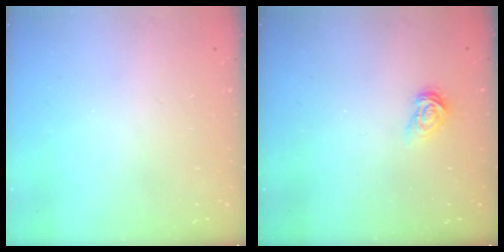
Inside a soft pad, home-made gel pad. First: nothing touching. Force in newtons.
{"total": 3.9, "press": 3.9, "slide": 0.6}